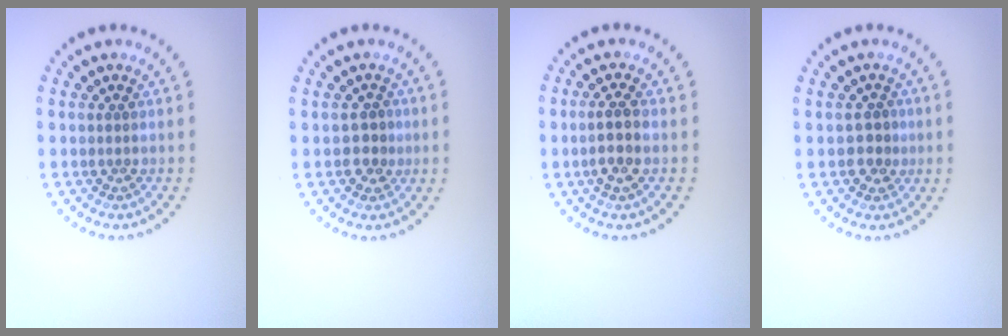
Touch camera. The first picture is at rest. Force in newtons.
{"total": 1.9, "press": 1.8, "slide": 0.7}
{"total": 2.3, "press": 2.1, "slide": 0.9}
{"total": 1.9, "press": 1.8, "slide": 0.7}